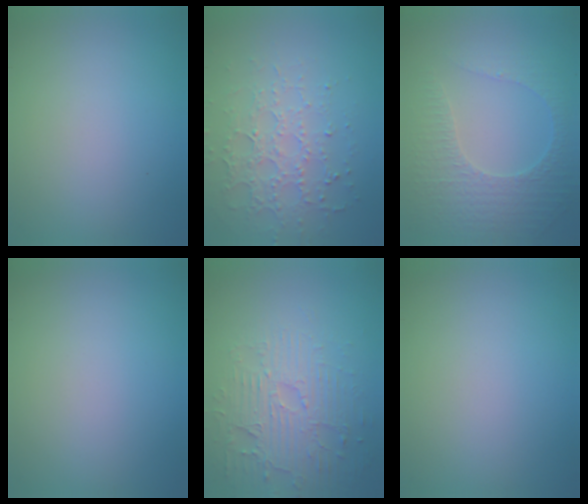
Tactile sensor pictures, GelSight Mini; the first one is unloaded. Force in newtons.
{"total": 3.5, "press": 3.4, "slide": 0.9}
{"total": 4.7, "press": 3.3, "slide": 3.3}
{"total": 0.0}
{"total": 4.1, "press": 3.7, "slide": 1.7}
{"total": 0.0}